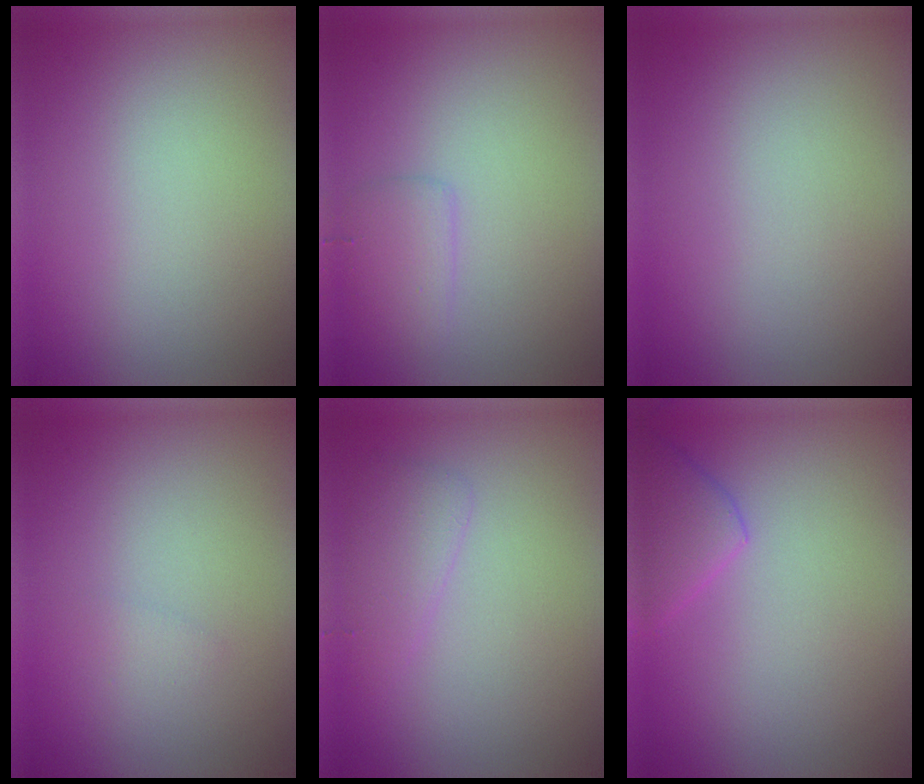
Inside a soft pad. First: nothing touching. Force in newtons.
{"total": 1.8, "press": 1.8, "slide": 0.2}
{"total": 0.0}
{"total": 0.6, "press": 0.6, "slide": 0.0}
{"total": 1.9, "press": 1.9, "slide": 0.2}
{"total": 2.8, "press": 2.8, "slide": 0.3}